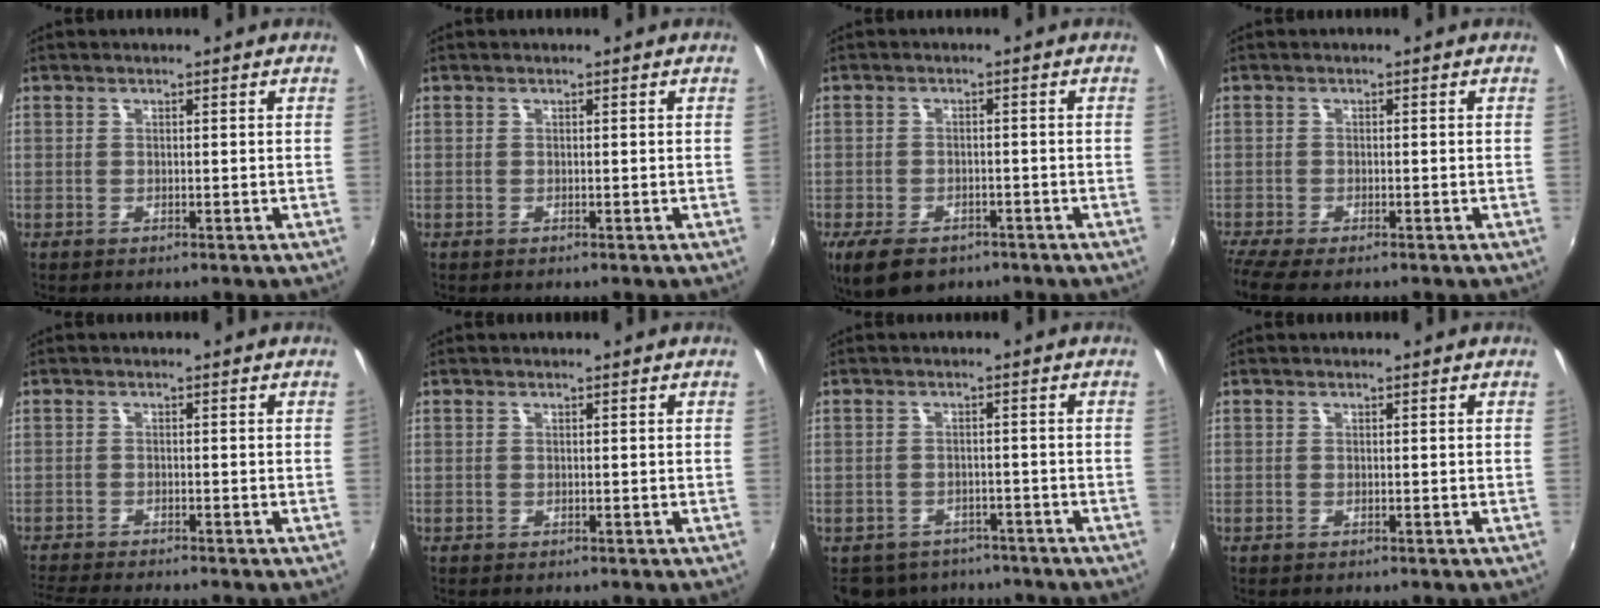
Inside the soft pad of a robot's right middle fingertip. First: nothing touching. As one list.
[{"total": 0.0}, {"total": 8.3, "force": [-5.5, 4.2, 4.5], "torque": [-0.103, -0.023, -0.091]}, {"total": 5.3, "force": [-4.3, 0.8, 3.0], "torque": [-0.071, -0.030, -0.079]}, {"total": 6.3, "force": [-5.9, -0.2, 2.2], "torque": [-0.062, -0.024, -0.103]}, {"total": 0.0}, {"total": 9.4, "force": [-7.3, 5.2, 2.6], "torque": [-0.071, -0.001, -0.099]}, {"total": 0.0}]